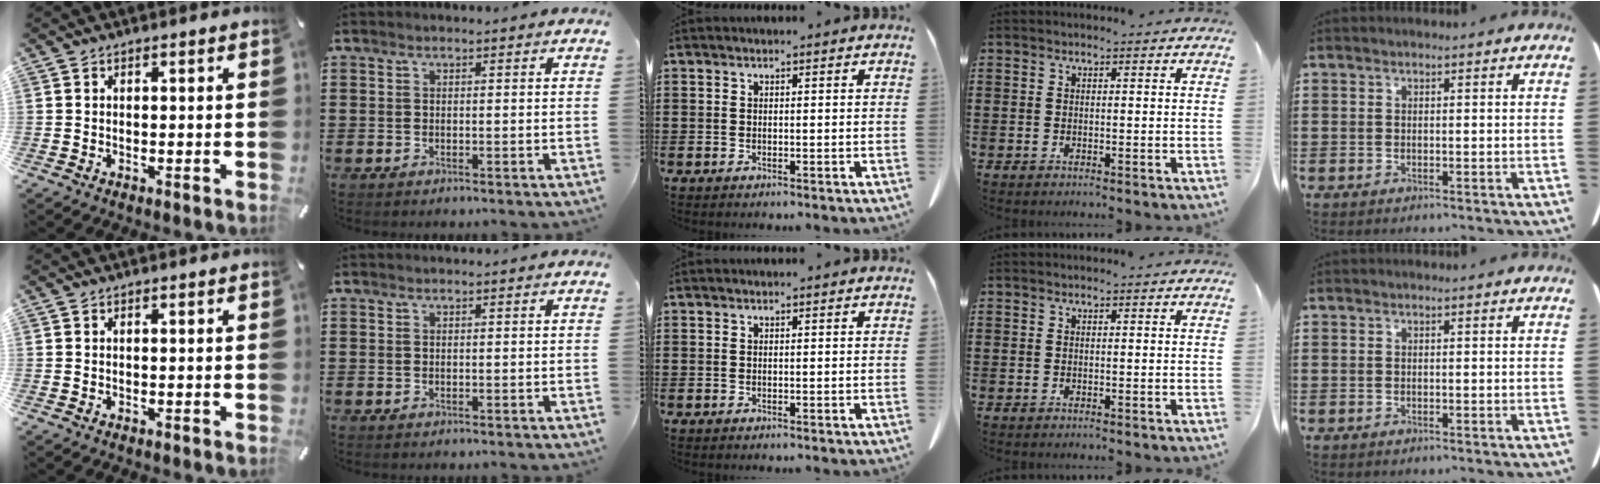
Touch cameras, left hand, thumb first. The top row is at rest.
{}